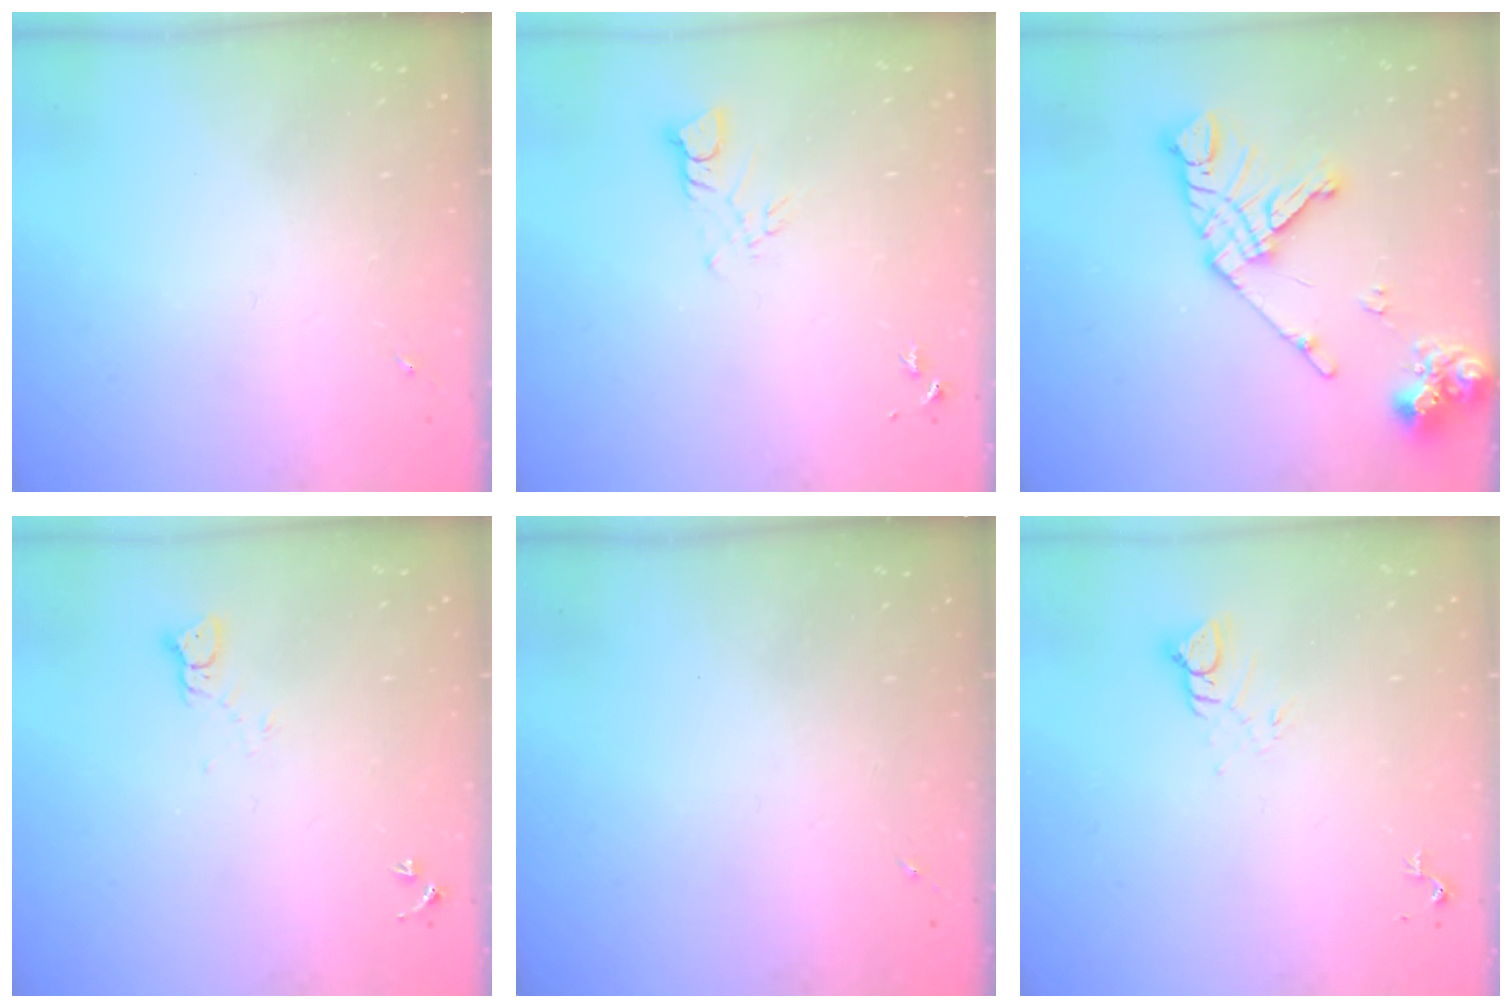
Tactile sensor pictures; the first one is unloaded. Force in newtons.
{"total": 3.4, "press": 3.4, "slide": 0.2}
{"total": 16.6, "press": 16.5, "slide": 2.0}
{"total": 3.3, "press": 3.3, "slide": 0.3}
{"total": 0.0}
{"total": 5.6, "press": 5.6, "slide": 0.4}